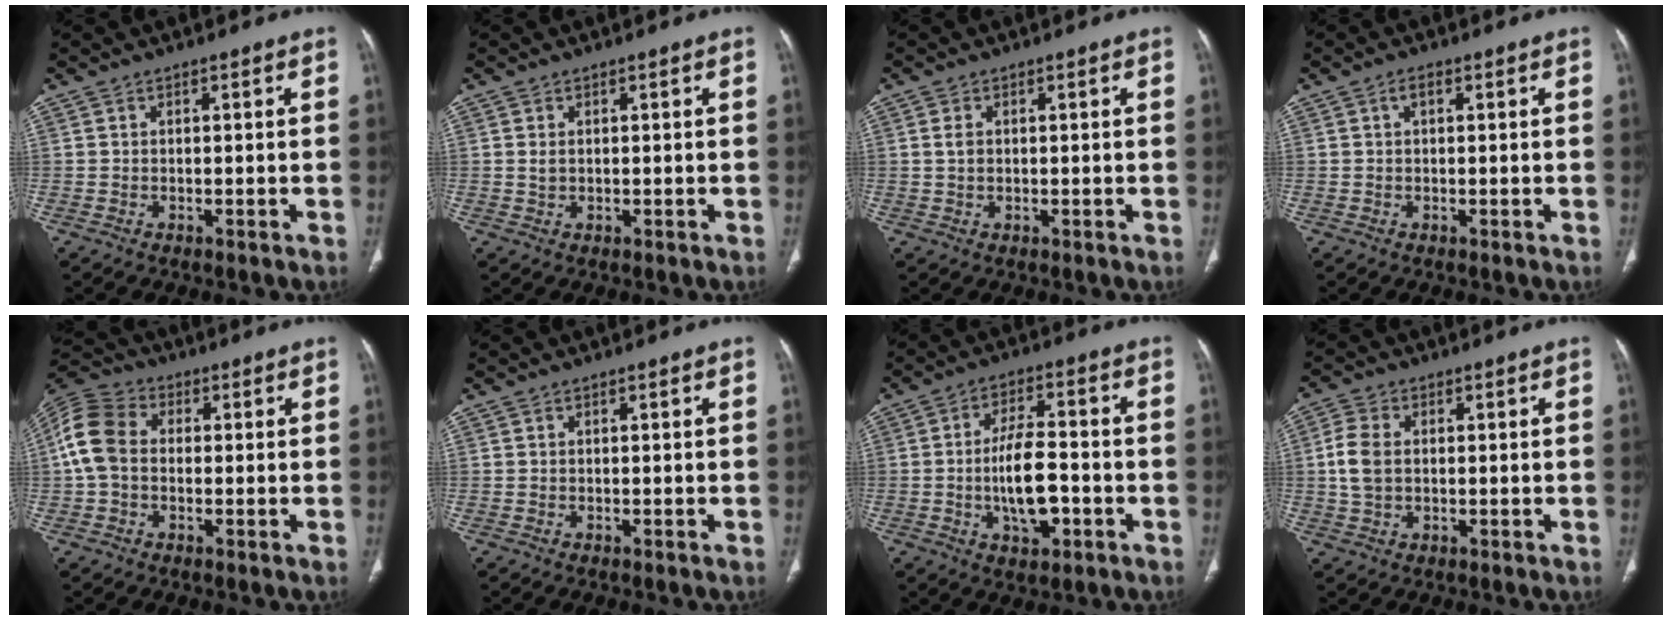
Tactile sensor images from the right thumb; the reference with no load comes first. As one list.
[{"total": 1.1, "force": [0.3, 0.7, 0.8], "torque": [-0.016, -0.002, 0.008]}, {"total": 1.9, "force": [0.3, 1.3, 1.4], "torque": [-0.027, 0.000, 0.008]}, {"total": 1.3, "force": [0.4, 0.7, 1.0], "torque": [-0.018, 0.008, 0.006]}, {"total": 9.7, "force": [0.2, 7.3, 6.5], "torque": [-0.134, 0.028, -0.008]}, {"total": 0.0}, {"total": 10.2, "force": [-2.3, 4.6, 8.8], "torque": [-0.146, 0.018, -0.040]}, {"total": 6.0, "force": [0.4, 4.1, 4.4], "torque": [-0.101, 0.007, 0.007]}]